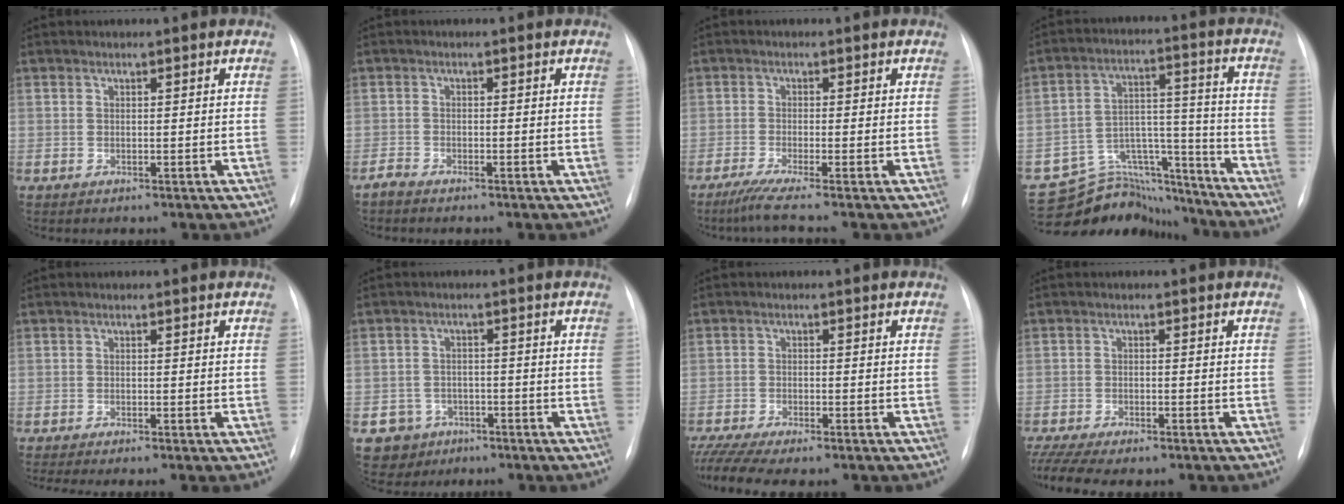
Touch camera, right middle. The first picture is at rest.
{"total": 1.3, "force": [-1.3, 0.1, 0.3], "torque": [-0.012, -0.003, -0.027]}
{"total": 4.4, "force": [-3.3, -1.1, 2.7], "torque": [-0.054, -0.017, -0.066]}
{"total": 14.0, "force": [-13.2, 4.6, 0.0], "torque": [0.007, 0.063, -0.206]}
{"total": 4.8, "force": [-4.1, -0.5, 2.6], "torque": [-0.024, -0.005, -0.060]}
{"total": 4.8, "force": [-2.6, 4.1, 0.0], "torque": [0.001, 0.011, -0.038]}
{"total": 9.8, "force": [-8.2, 1.6, 5.0], "torque": [-0.082, -0.005, -0.128]}
{"total": 11.7, "force": [-9.8, 2.9, 5.7], "torque": [-0.098, -0.001, -0.142]}